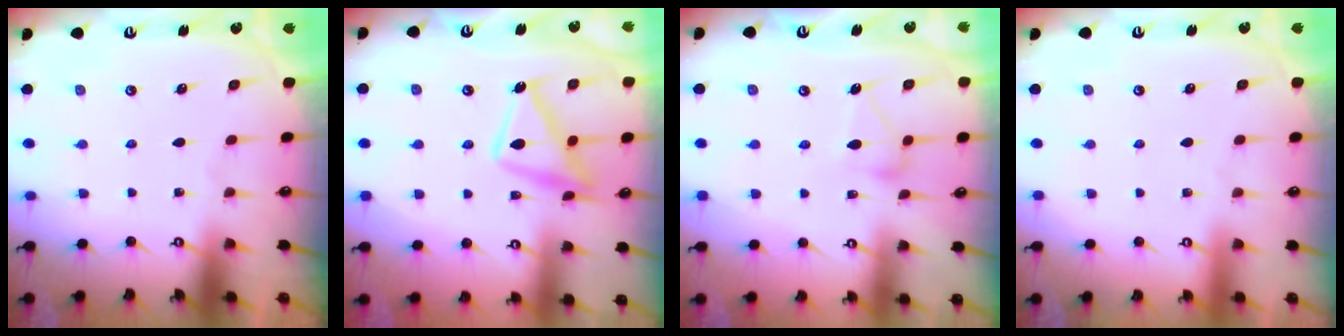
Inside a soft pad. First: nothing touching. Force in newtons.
{"total": 14.3, "press": 14.2, "slide": 1.2}
{"total": 10.6, "press": 10.6, "slide": 0.6}
{"total": 3.9, "press": 3.9, "slide": 0.1}